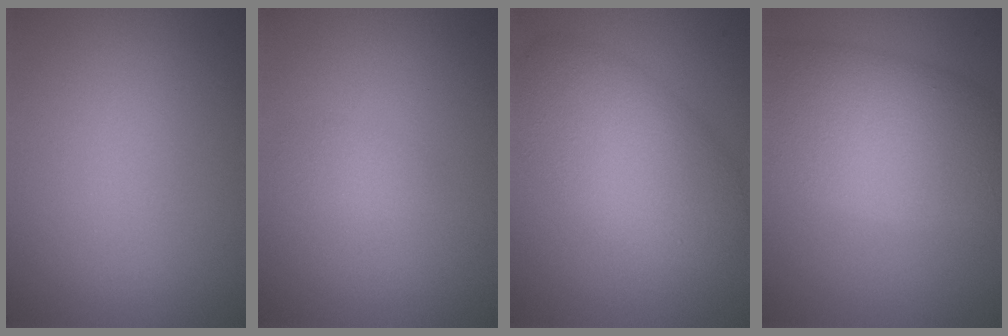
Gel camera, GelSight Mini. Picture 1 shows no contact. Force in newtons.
{"total": 1.0, "press": 1.0, "slide": 0.1}
{"total": 7.4, "press": 7.4, "slide": 0.3}
{"total": 9.4, "press": 9.4, "slide": 0.3}